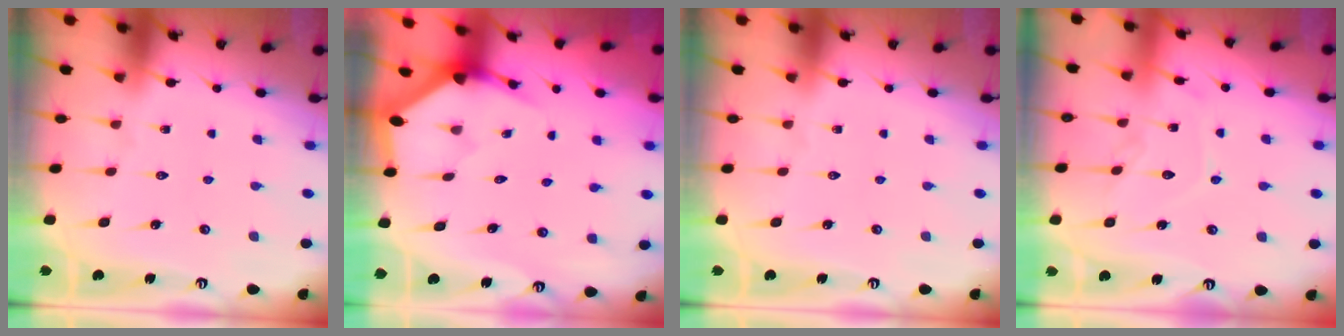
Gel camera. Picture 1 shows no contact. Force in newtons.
{"total": 3.2, "press": 3.2, "slide": 0.2}
{"total": 0.0}
{"total": 9.0, "press": 9.0, "slide": 0.1}